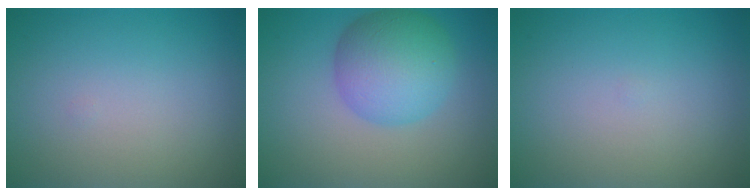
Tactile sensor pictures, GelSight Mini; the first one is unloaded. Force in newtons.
{"total": 6.3, "press": 6.3, "slide": 0.1}
{"total": 0.0}